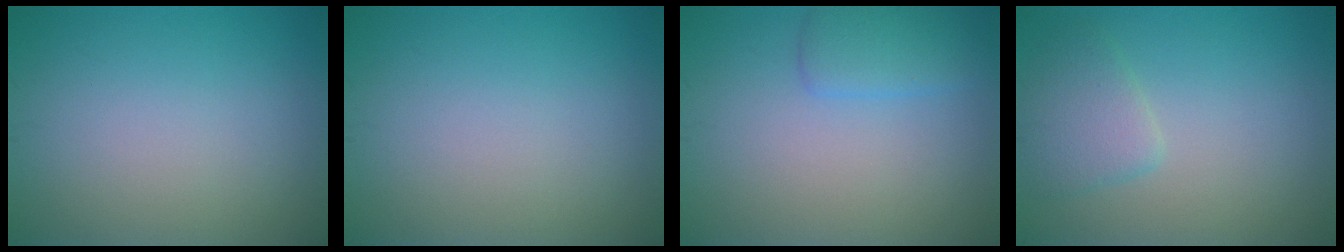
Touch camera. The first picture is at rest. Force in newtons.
{"total": 0.0}
{"total": 2.4, "press": 2.4, "slide": 0.1}
{"total": 2.6, "press": 2.6, "slide": 0.3}